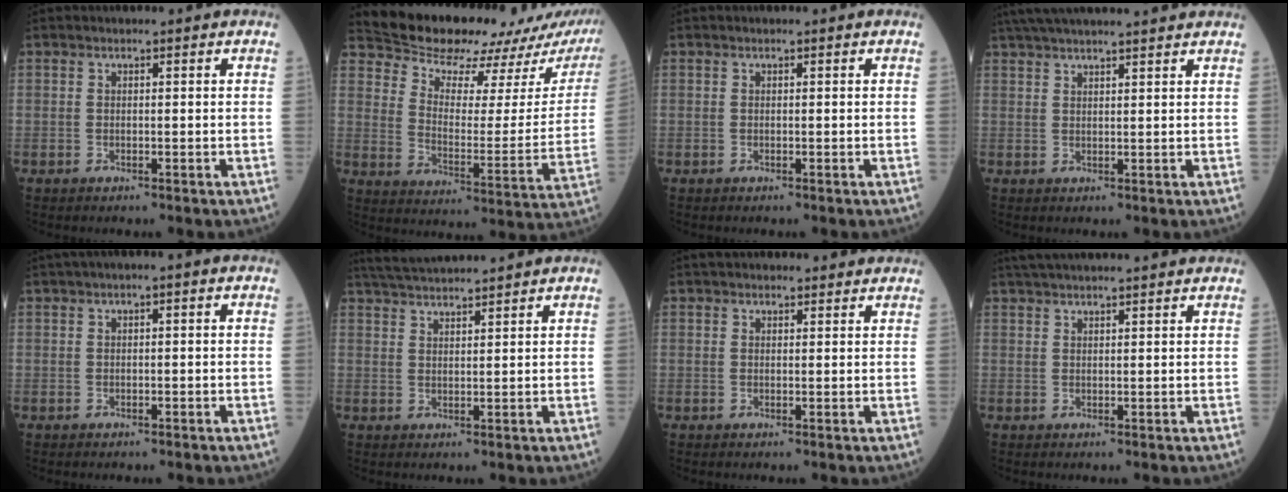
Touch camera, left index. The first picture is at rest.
{"total": 20.7, "force": [19.2, 4.5, 6.1], "torque": [-0.086, -0.060, 0.246]}
{"total": 0.0}
{"total": 13.7, "force": [12.2, 0.5, 6.2], "torque": [-0.111, 0.039, 0.179]}
{"total": 1.3, "force": [0.3, 0.1, 1.3], "torque": [-0.026, 0.012, 0.004]}
{"total": 7.4, "force": [7.0, -0.9, 2.1], "torque": [-0.044, 0.028, 0.121]}
{"total": 5.1, "force": [4.7, 1.5, 1.4], "torque": [-0.010, 0.028, 0.057]}
{"total": 10.0, "force": [9.0, 0.1, 4.4], "torque": [-0.072, 0.035, 0.129]}